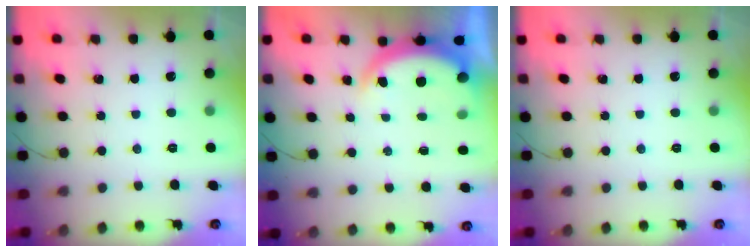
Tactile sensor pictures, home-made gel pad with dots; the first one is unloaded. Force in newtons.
{"total": 5.7, "press": 5.6, "slide": 0.8}
{"total": 0.0}